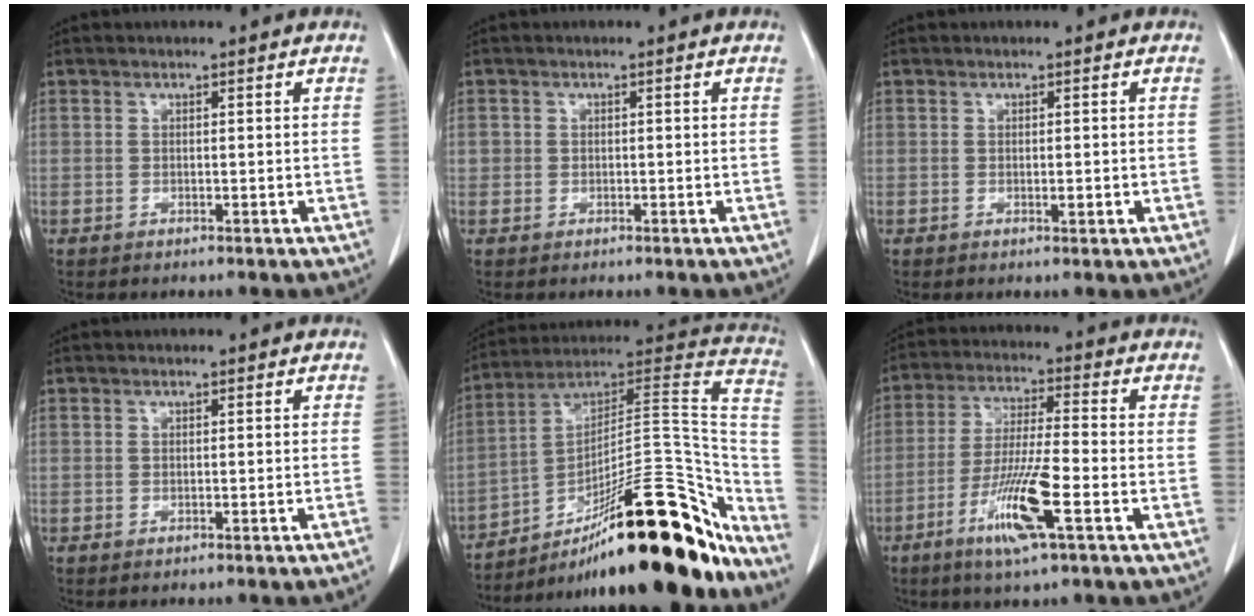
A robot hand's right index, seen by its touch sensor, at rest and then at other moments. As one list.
[{"total": 1.1, "force": [0.0, 1.1, 0.1], "torque": [0.006, 0.005, -0.001]}, {"total": 1.2, "force": [-0.2, 0.4, 1.1], "torque": [-0.015, -0.001, 0.000]}, {"total": 1.8, "force": [-1.5, -0.5, 0.8], "torque": [-0.011, 0.010, -0.020]}, {"total": 32.0, "force": [-20.5, 7.6, 23.3], "torque": [-0.255, 0.029, -0.300]}, {"total": 11.0, "force": [-4.9, 0.3, 9.9], "torque": [-0.194, -0.017, -0.093]}]